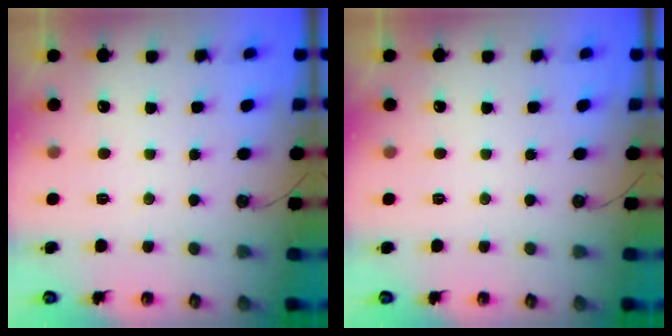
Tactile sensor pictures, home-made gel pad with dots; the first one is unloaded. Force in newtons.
{"total": 0.0}